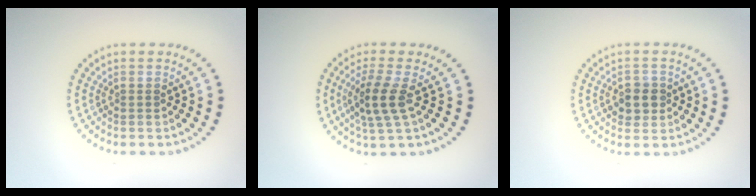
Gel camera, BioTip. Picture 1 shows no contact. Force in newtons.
{"total": 3.4, "press": 2.9, "slide": 1.8}
{"total": 2.4, "press": 2.3, "slide": 0.7}